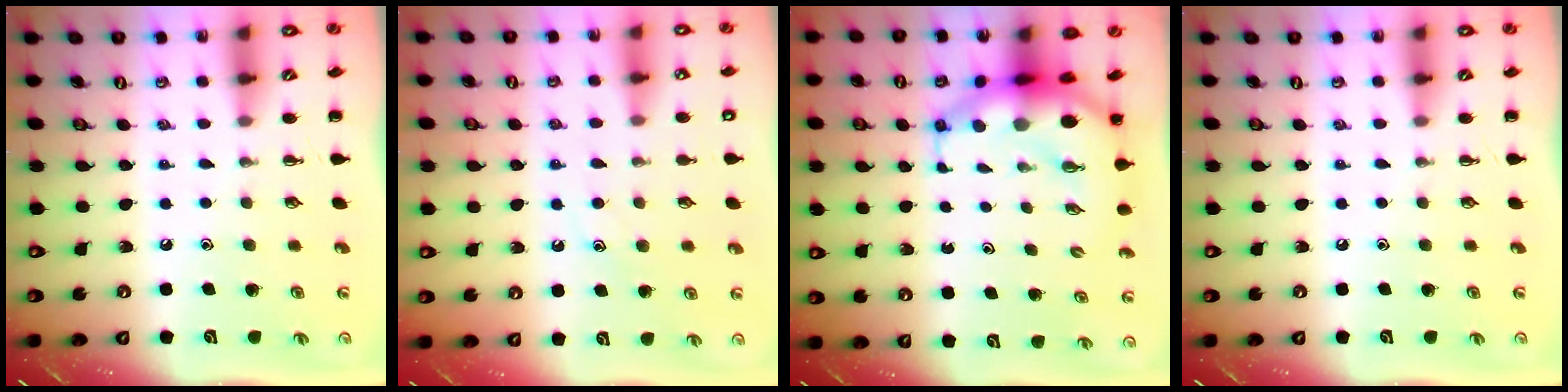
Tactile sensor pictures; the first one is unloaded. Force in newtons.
{"total": 8.9, "press": 8.8, "slide": 1.3}
{"total": 9.3, "press": 9.0, "slide": 2.3}
{"total": 0.0}